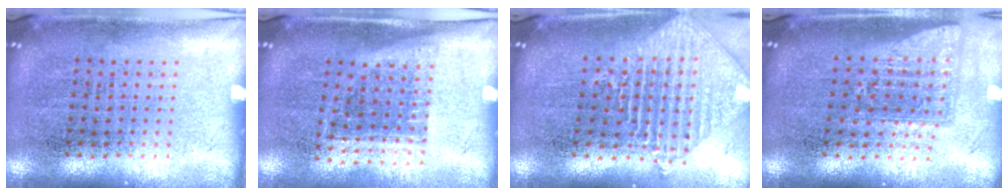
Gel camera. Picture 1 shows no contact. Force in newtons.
{"total": 1.2, "press": 0.9, "slide": 0.7}
{"total": 1.9, "press": 1.6, "slide": 1.0}
{"total": 1.6, "press": 1.2, "slide": 1.0}